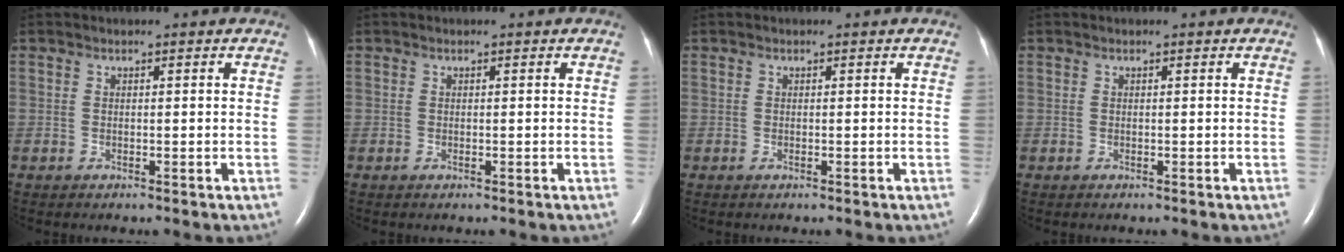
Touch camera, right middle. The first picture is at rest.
{"total": 0.0}
{"total": 0.0}
{"total": 0.0}